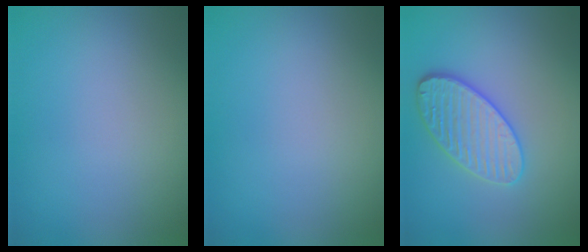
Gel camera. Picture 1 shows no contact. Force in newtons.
{"total": 0.0}
{"total": 3.6, "press": 3.5, "slide": 1.1}